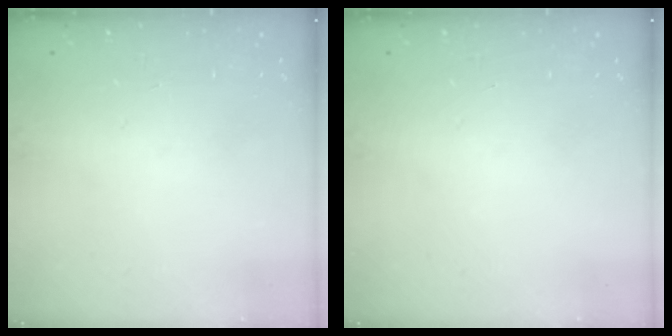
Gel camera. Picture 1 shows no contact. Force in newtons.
{"total": 0.0}